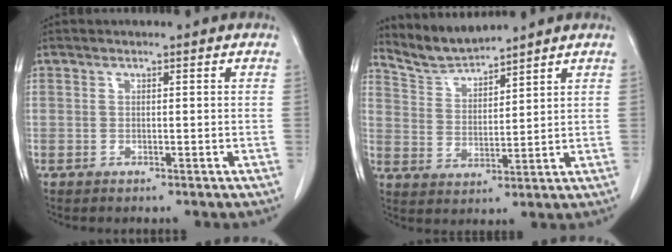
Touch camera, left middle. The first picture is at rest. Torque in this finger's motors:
{"motor_torque": [-0.06, -0.12, -0.02, -0.01]}